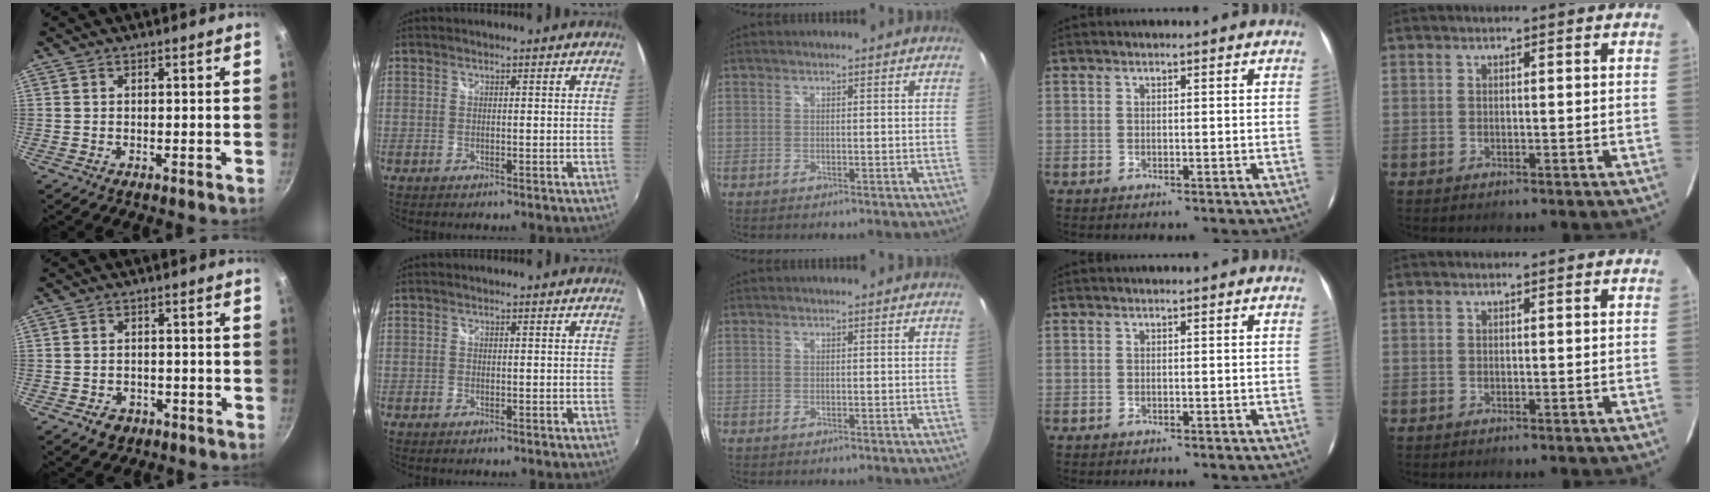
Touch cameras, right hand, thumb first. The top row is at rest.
{"thumb": {"total": 3.7, "force": [-2.0, 2.8, 1.4], "torque": [-0.014, 0.017, -0.020]}, "index": {"total": 0.5, "force": [-0.3, 0.4, 0.1], "torque": [-0.003, -0.002, -0.007]}}